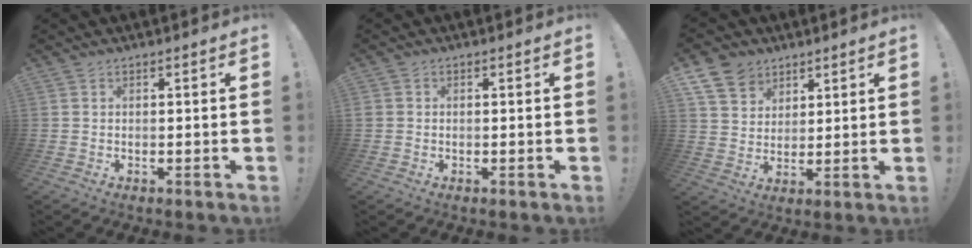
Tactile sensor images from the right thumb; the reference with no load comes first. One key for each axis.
{"total": 1.0, "fx": -0.1, "fy": 0.9, "fz": 0.2, "tx": -0.004, "ty": 0.004, "tz": -0.001}
{"total": 9.9, "fx": 6.4, "fy": 7.0, "fz": 2.8, "tx": -0.056, "ty": -0.035, "tz": 0.130}